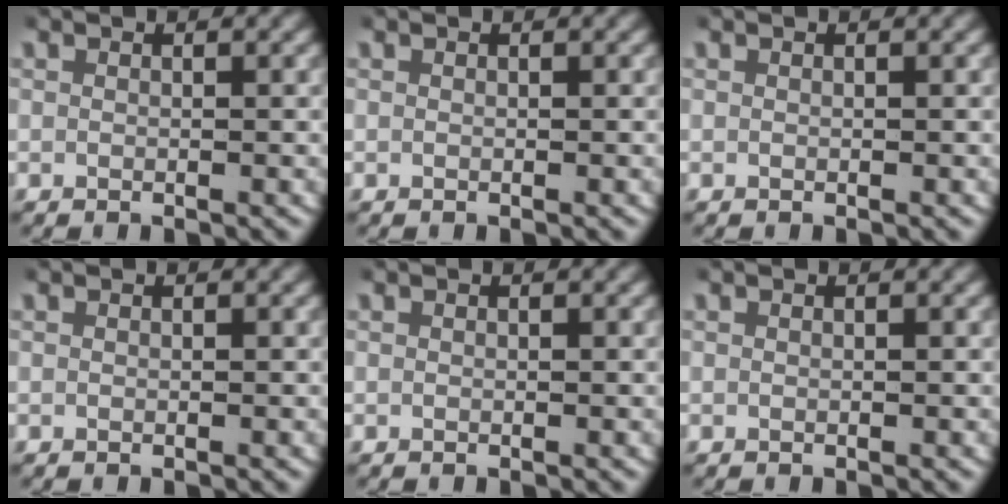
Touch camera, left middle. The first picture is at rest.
{"total": 0.0}
{"total": 0.0}
{"total": 0.0}
{"total": 0.0}
{"total": 0.0}